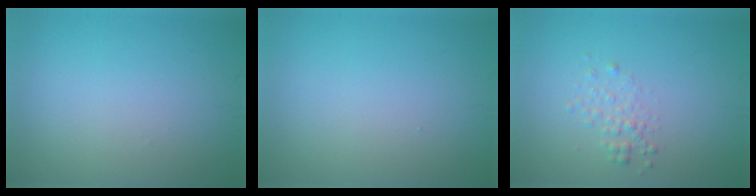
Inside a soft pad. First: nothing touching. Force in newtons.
{"total": 0.0}
{"total": 1.4, "press": 1.4, "slide": 0.1}